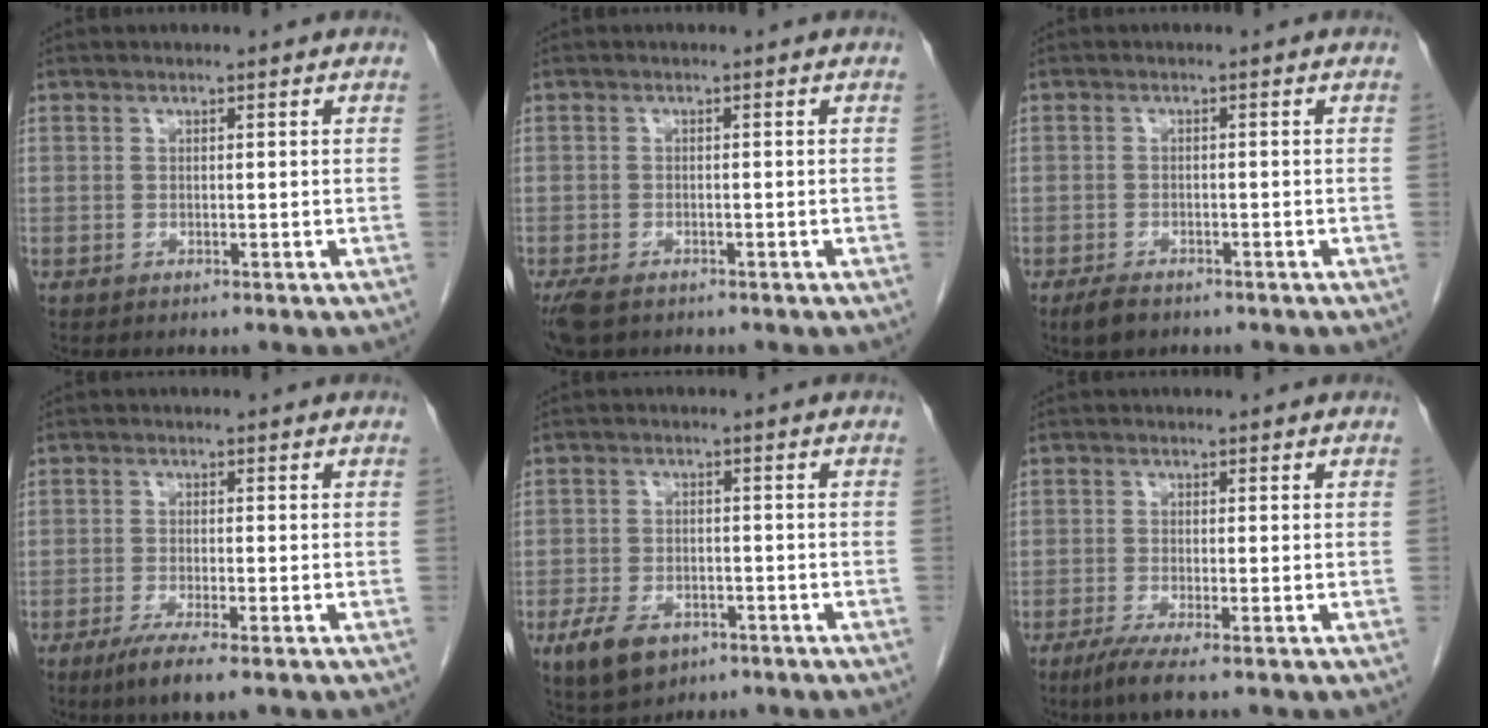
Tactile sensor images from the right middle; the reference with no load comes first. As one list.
[{"total": 4.3, "force": [-3.1, 2.0, 2.2], "torque": [-0.046, -0.010, -0.050]}, {"total": 2.9, "force": [-2.2, 1.3, 1.5], "torque": [-0.031, -0.003, -0.032]}, {"total": 4.8, "force": [-2.9, 0.2, 3.7], "torque": [-0.070, -0.015, -0.053]}, {"total": 6.9, "force": [-3.9, 4.0, 4.0], "torque": [-0.080, -0.003, -0.060]}, {"total": 3.5, "force": [-2.2, -0.2, 2.7], "torque": [-0.053, -0.013, -0.045]}]